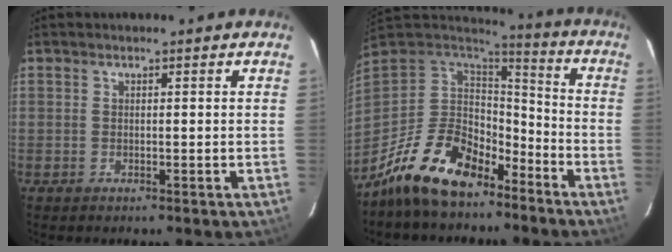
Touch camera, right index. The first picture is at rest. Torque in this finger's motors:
{"motor_torque": [1.14, -1.00, 0.75, 0.12]}